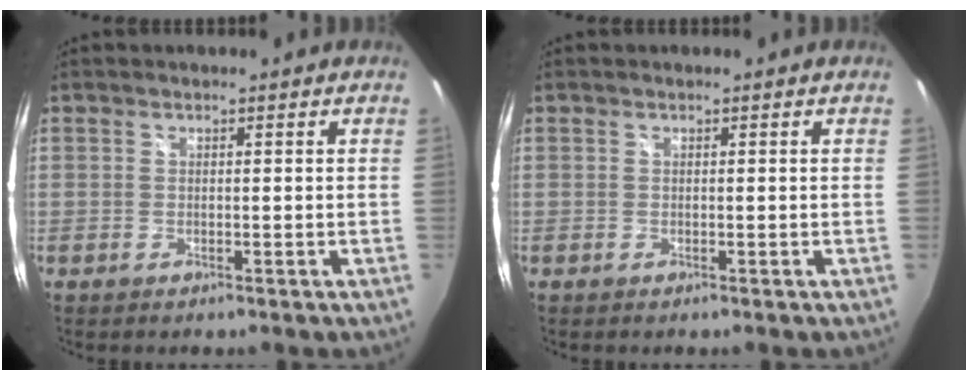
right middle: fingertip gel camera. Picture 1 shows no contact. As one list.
[{"total": 0.0}]